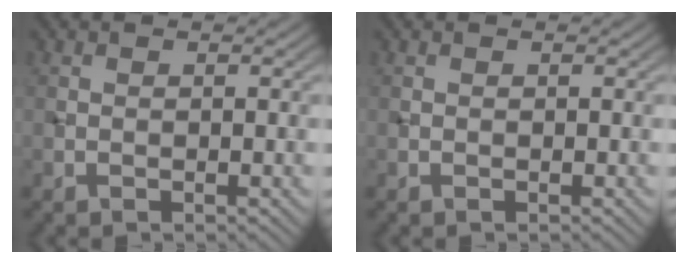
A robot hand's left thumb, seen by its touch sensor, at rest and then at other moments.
{"total": 0.0}